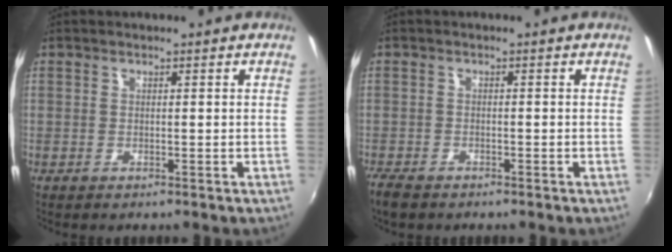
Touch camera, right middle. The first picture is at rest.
{"total": 3.7, "force": [-3.1, 1.2, 1.7], "torque": [-0.046, -0.013, -0.062]}